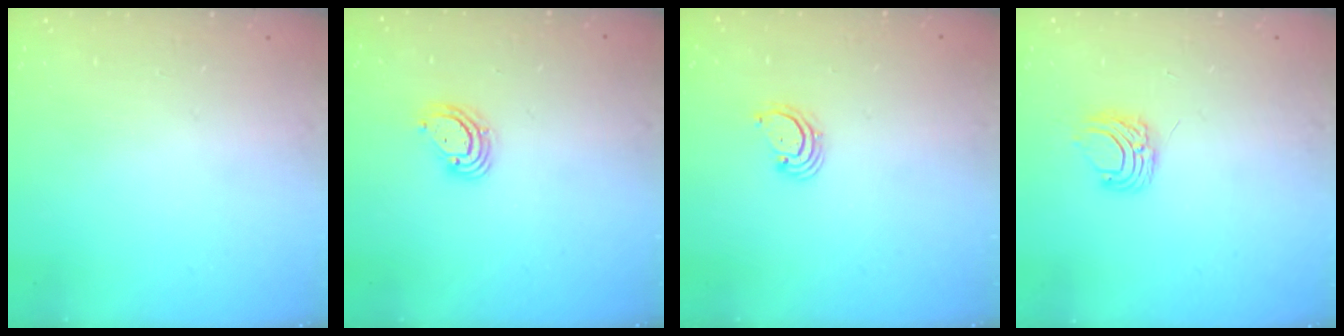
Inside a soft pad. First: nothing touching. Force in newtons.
{"total": 5.0, "press": 4.9, "slide": 0.5}
{"total": 2.7, "press": 2.7, "slide": 0.3}
{"total": 6.6, "press": 6.6, "slide": 0.5}